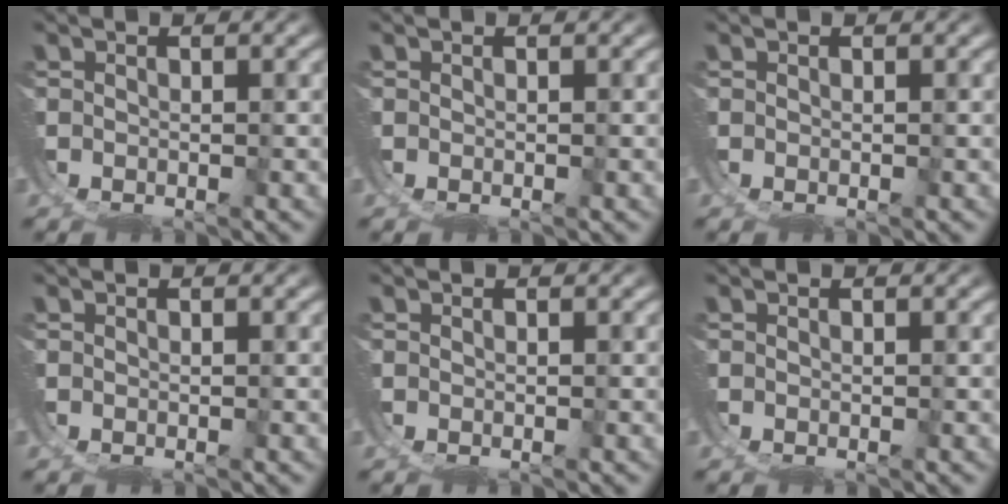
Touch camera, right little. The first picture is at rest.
{"total": 0.0}
{"total": 0.0}
{"total": 0.0}
{"total": 0.0}
{"total": 0.0}